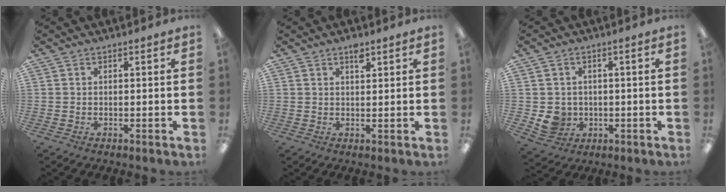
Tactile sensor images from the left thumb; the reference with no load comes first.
{"total": 2.4, "force": [1.7, 1.0, 1.3], "torque": [-0.013, -0.007, 0.027]}
{"total": 5.4, "force": [-0.3, 5.2, 1.5], "torque": [-0.024, 0.008, -0.001]}